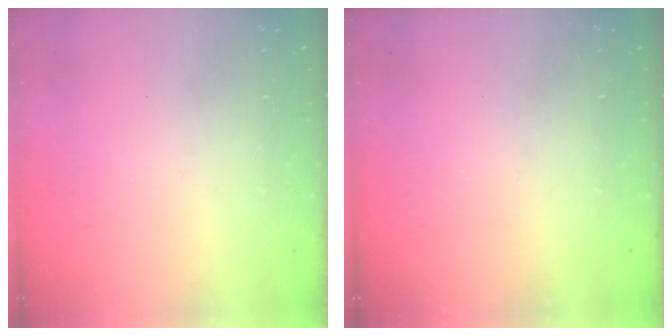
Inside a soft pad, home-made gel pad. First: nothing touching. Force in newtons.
{"total": 0.0}